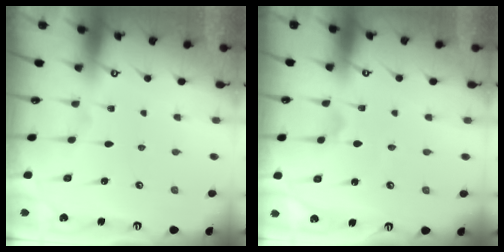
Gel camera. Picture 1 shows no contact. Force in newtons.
{"total": 2.0, "press": 2.0, "slide": 0.4}